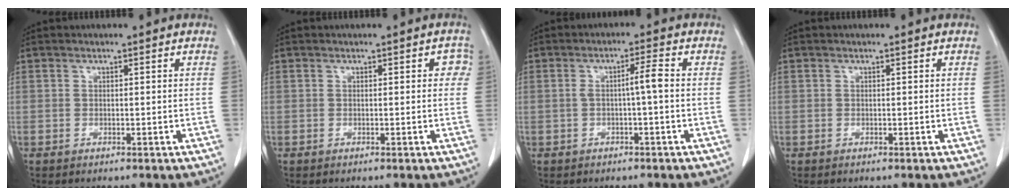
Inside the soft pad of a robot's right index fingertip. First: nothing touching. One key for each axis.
{"total": 1.7, "fx": 0.3, "fy": 1.1, "fz": 1.3, "tx": -0.003, "ty": 0.011, "tz": -0.001}
{"total": 3.1, "fx": -0.2, "fy": 0.0, "fz": 3.1, "tx": -0.054, "ty": 0.006, "tz": -0.003}
{"total": 0.0}